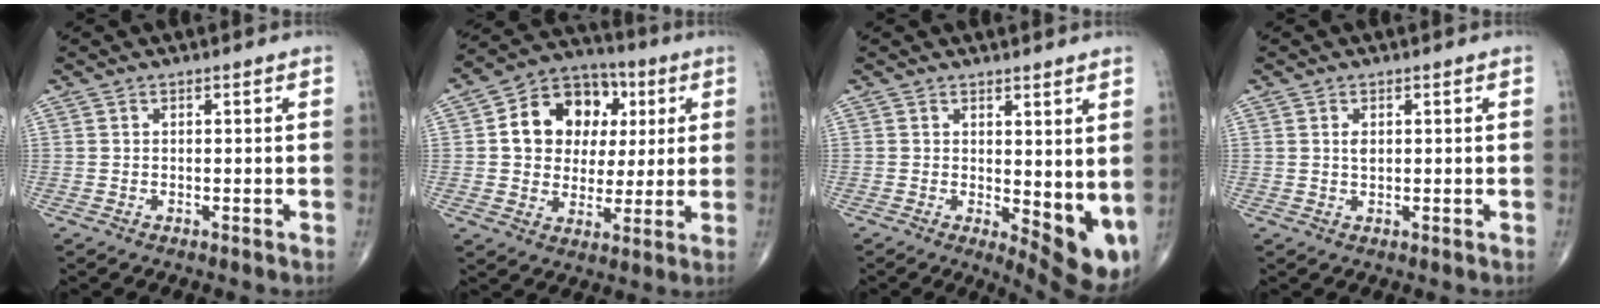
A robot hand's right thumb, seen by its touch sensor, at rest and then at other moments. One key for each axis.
{"total": 15.3, "fx": 3.3, "fy": 12.3, "fz": 8.6, "tx": -0.098, "ty": 0.011, "tz": 0.051}
{"total": 9.1, "fx": 0.8, "fy": 3.9, "fz": 8.2, "tx": -0.096, "ty": -0.024, "tz": 0.022}
{"total": 1.5, "fx": 0.4, "fy": 0.9, "fz": 1.2, "tx": -0.018, "ty": -0.003, "tz": 0.009}